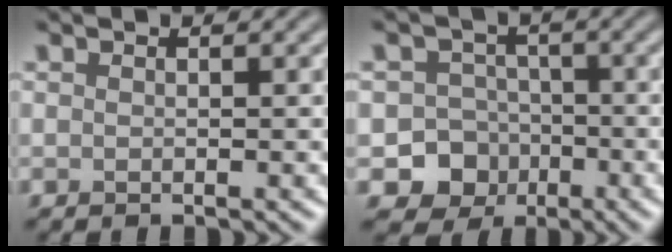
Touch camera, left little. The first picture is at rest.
{"total": 7.1, "force": [-2.9, 6.3, 1.3], "torque": [0.009, -0.012, -0.069]}